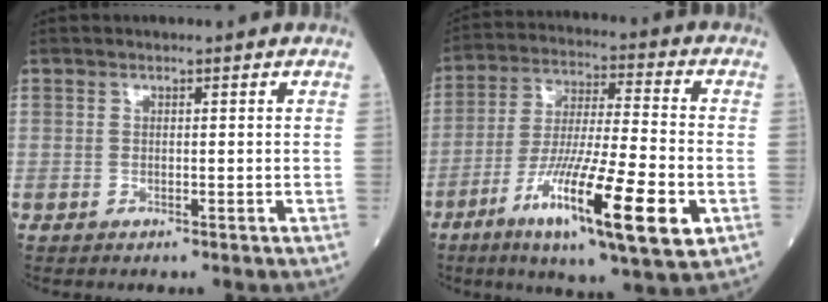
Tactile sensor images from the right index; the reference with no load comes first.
{"total": 18.7, "force": [-7.5, 1.7, 17.0], "torque": [-0.289, -0.033, -0.126]}